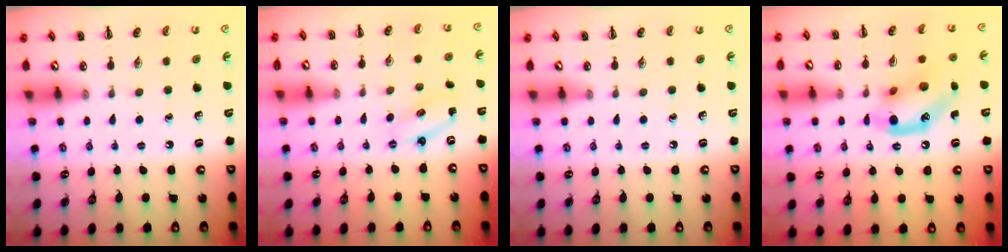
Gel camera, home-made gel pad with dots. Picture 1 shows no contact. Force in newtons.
{"total": 2.4, "press": 2.3, "slide": 0.5}
{"total": 0.0}
{"total": 13.7, "press": 13.5, "slide": 2.7}